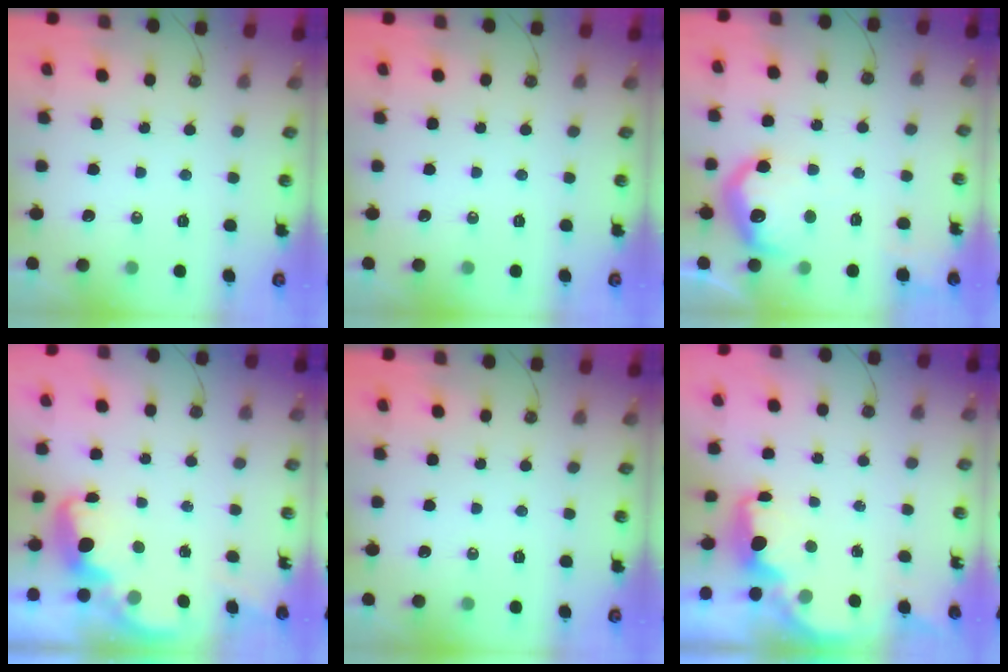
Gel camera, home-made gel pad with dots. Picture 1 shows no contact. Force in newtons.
{"total": 0.0}
{"total": 11.5, "press": 11.4, "slide": 0.7}
{"total": 2.8, "press": 2.7, "slide": 0.8}
{"total": 0.0}
{"total": 2.5, "press": 2.4, "slide": 0.8}